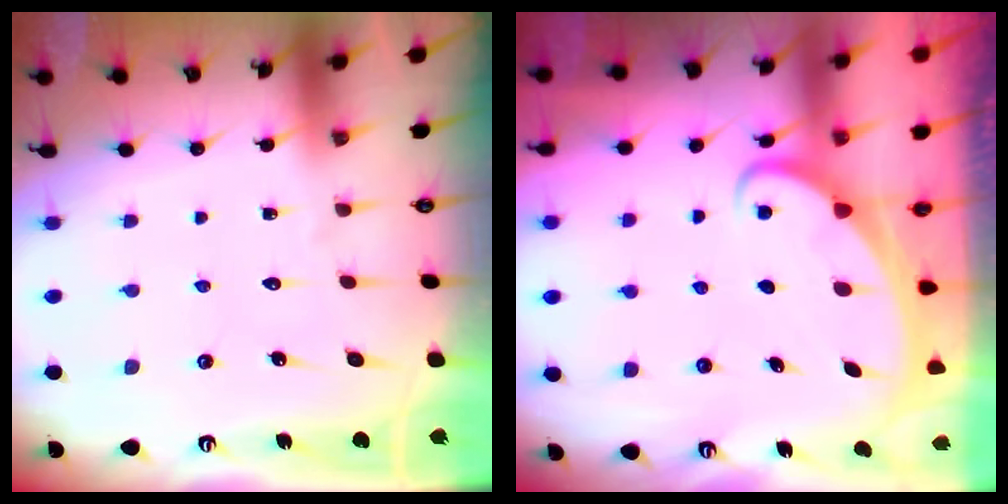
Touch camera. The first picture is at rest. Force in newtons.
{"total": 2.4, "press": 2.4, "slide": 0.3}